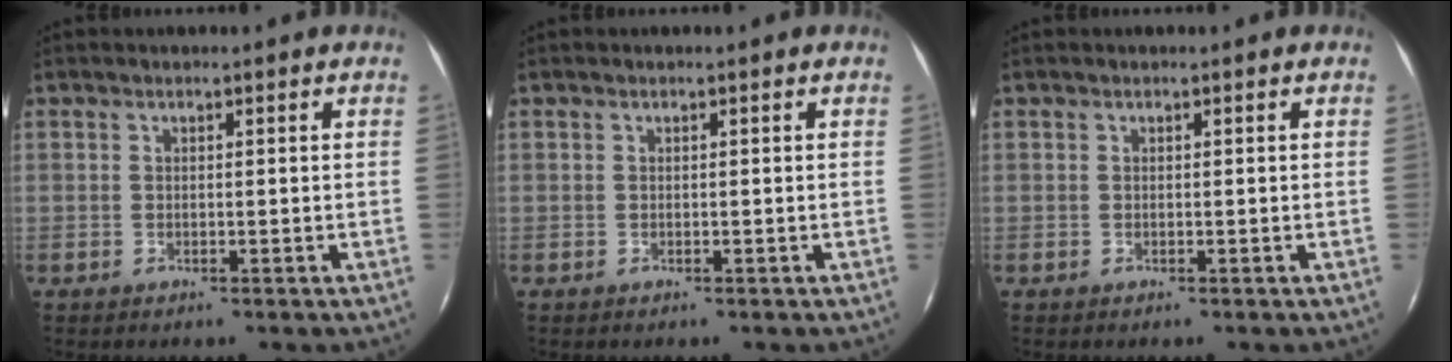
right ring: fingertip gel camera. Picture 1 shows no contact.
{"total": 0.0}
{"total": 0.0}